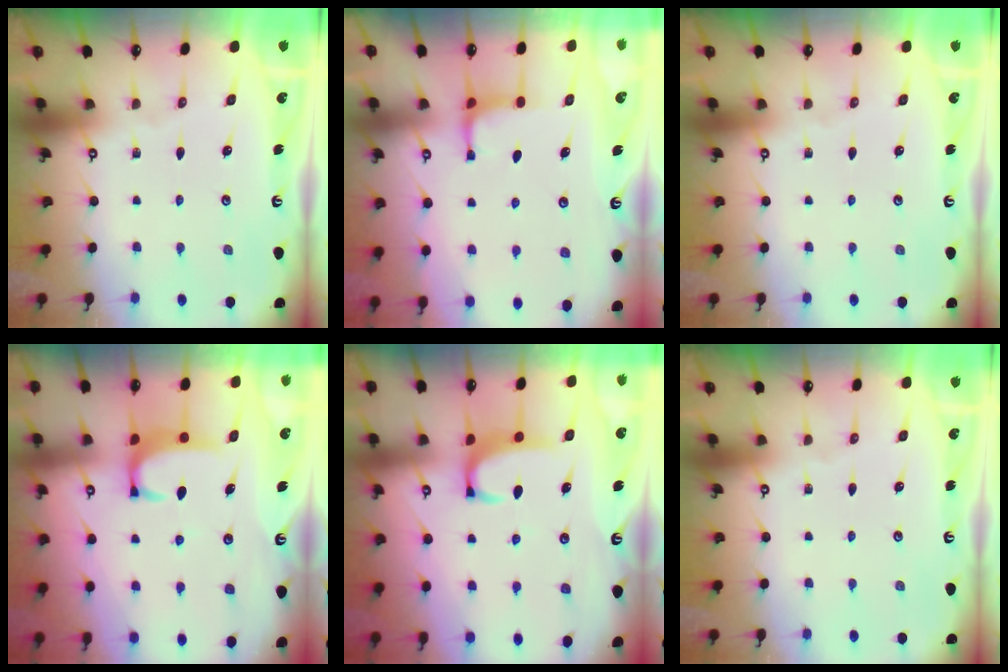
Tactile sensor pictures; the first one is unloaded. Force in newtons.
{"total": 2.6, "press": 2.6, "slide": 0.2}
{"total": 0.0}
{"total": 2.8, "press": 2.8, "slide": 0.3}
{"total": 3.3, "press": 3.3, "slide": 0.6}
{"total": 0.0}